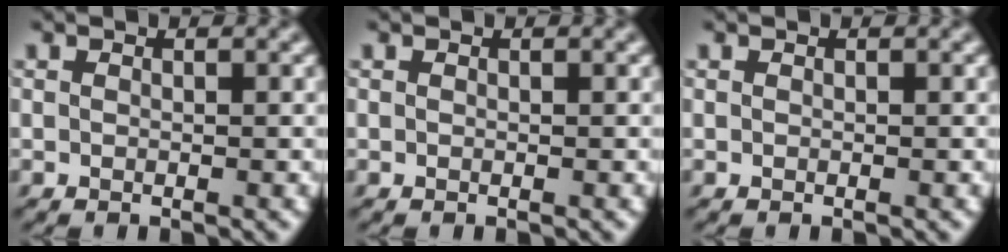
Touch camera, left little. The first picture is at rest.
{"total": 0.0}
{"total": 0.0}